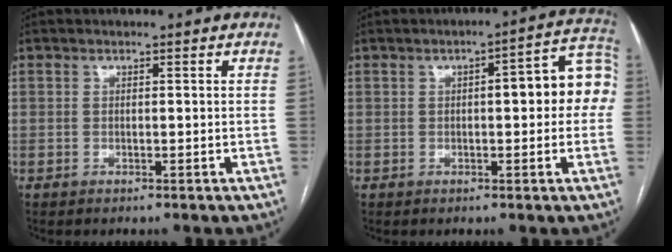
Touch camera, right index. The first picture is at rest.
{"total": 9.4, "force": [0.6, 2.5, 9.1], "torque": [-0.108, 0.041, 0.003]}